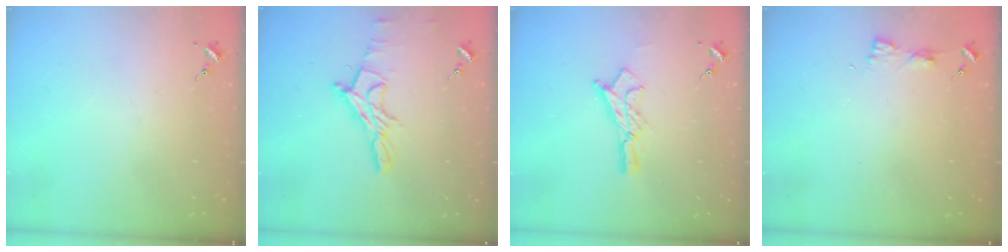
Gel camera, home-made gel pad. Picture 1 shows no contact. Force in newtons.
{"total": 13.2, "press": 13.1, "slide": 1.1}
{"total": 12.9, "press": 12.8, "slide": 1.0}
{"total": 2.9, "press": 2.8, "slide": 0.3}